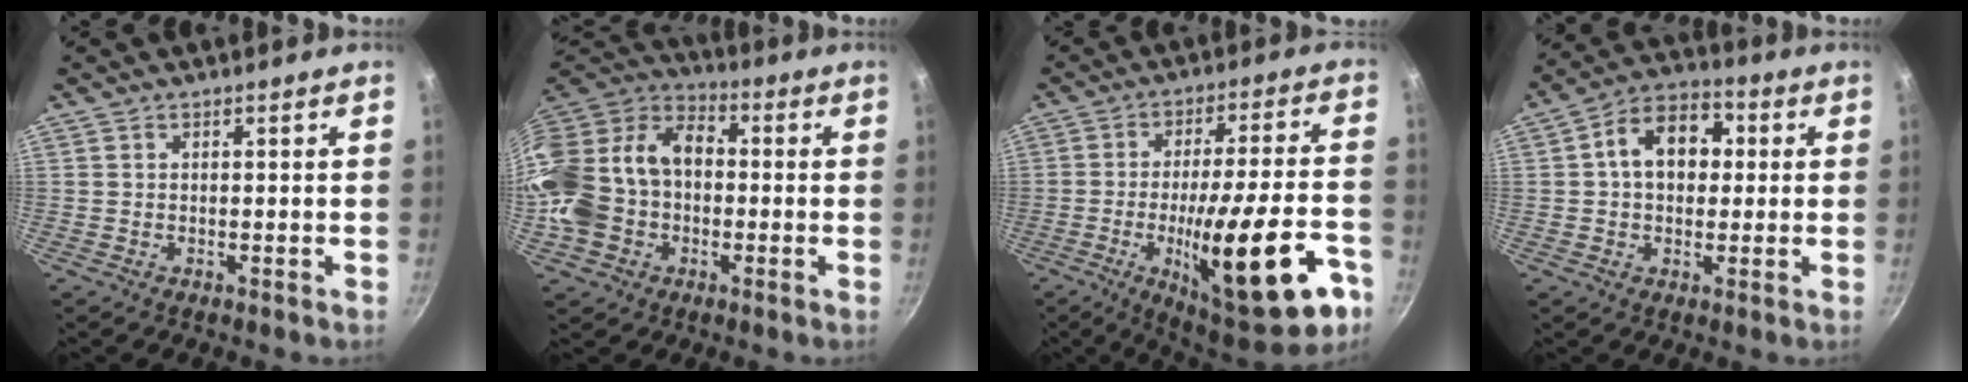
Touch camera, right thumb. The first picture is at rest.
{"total": 22.2, "force": [-2.7, 16.9, 14.2], "torque": [-0.286, 0.065, -0.058]}
{"total": 25.5, "force": [-9.9, 7.2, 22.4], "torque": [-0.297, 0.029, -0.134]}
{"total": 11.5, "force": [1.6, 8.2, 7.9], "torque": [-0.083, 0.025, 0.009]}